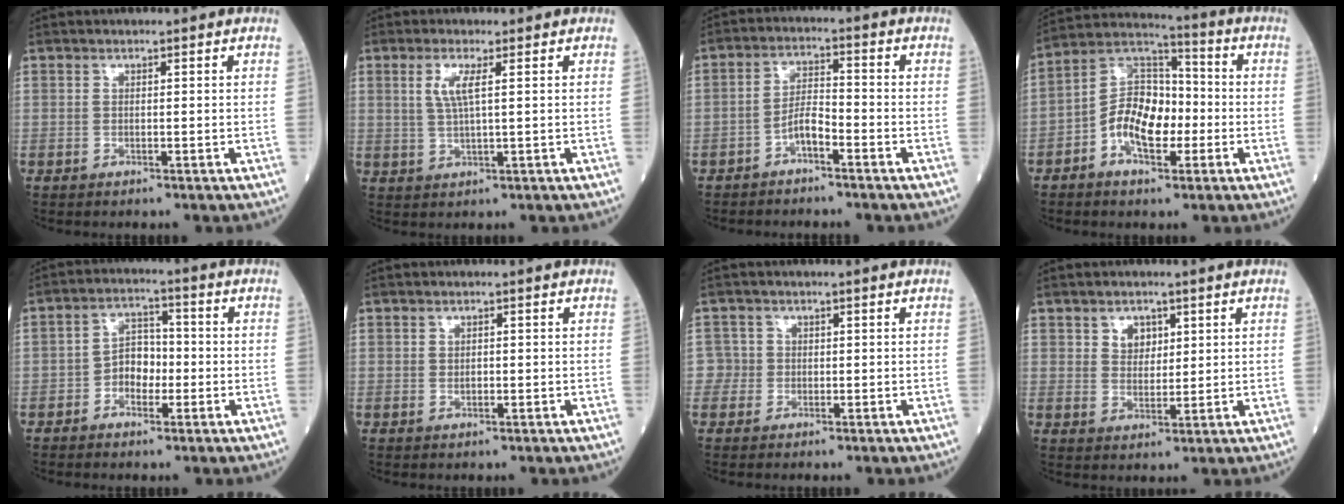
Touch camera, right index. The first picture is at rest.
{"total": 3.7, "force": [1.2, 0.3, 3.4], "torque": [-0.077, -0.001, 0.025]}
{"total": 3.9, "force": [-2.4, 1.2, 2.9], "torque": [-0.051, 0.013, -0.047]}
{"total": 11.2, "force": [-3.1, 6.1, 8.9], "torque": [-0.171, 0.029, -0.060]}
{"total": 5.2, "force": [-1.4, 3.5, 3.7], "torque": [-0.058, 0.018, -0.030]}
{"total": 1.2, "force": [-0.1, 0.9, 0.8], "torque": [-0.009, 0.000, 0.000]}
{"total": 2.2, "force": [-0.2, 2.2, -0.4], "torque": [0.024, 0.008, -0.009]}
{"total": 3.4, "force": [1.6, 2.5, 1.7], "torque": [-0.026, 0.003, 0.030]}